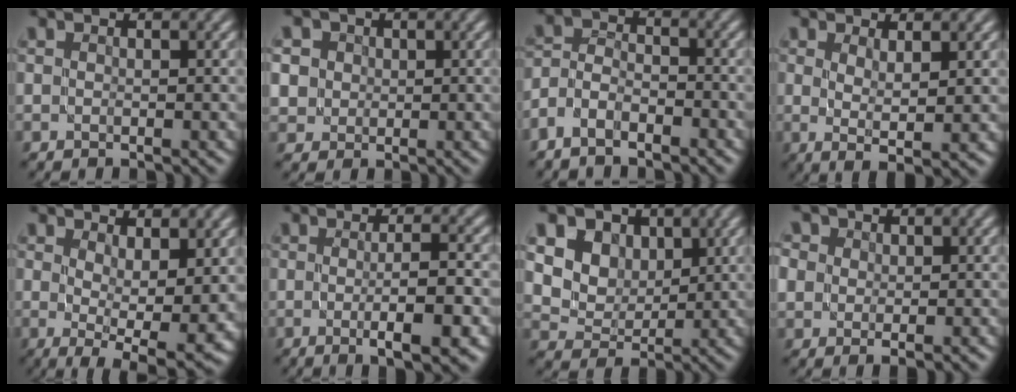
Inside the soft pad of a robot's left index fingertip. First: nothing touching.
{"total": 4.7, "force": [1.8, 4.0, 1.7], "torque": [-0.038, 0.022, 0.020]}
{"total": 3.8, "force": [-2.7, 1.9, 1.9], "torque": [-0.033, 0.006, -0.061]}
{"total": 2.6, "force": [0.8, 0.3, 2.5], "torque": [-0.042, -0.013, 0.015]}
{"total": 6.5, "force": [0.5, 2.1, 6.1], "torque": [-0.101, -0.024, 0.017]}
{"total": 5.7, "force": [-1.2, 1.2, 5.4], "torque": [-0.075, -0.003, -0.013]}
{"total": 10.5, "force": [5.0, 8.0, 4.6], "torque": [-0.106, 0.018, 0.089]}
{"total": 5.7, "force": [1.4, 4.5, 3.2], "torque": [-0.044, 0.023, -0.004]}